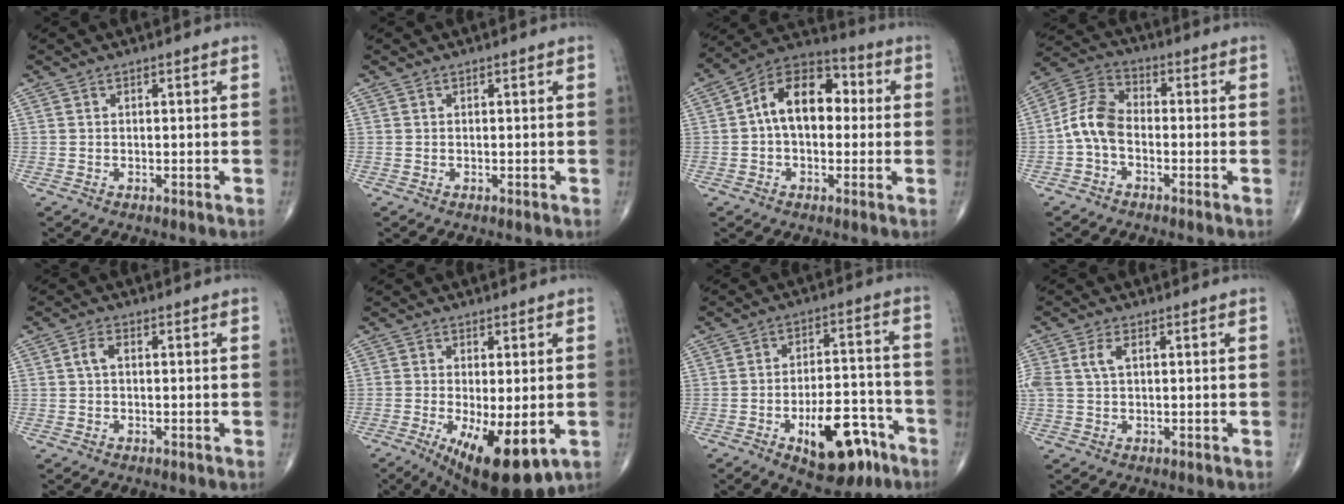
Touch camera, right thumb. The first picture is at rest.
{"total": 0.0}
{"total": 13.4, "force": [1.1, 8.5, 10.3], "torque": [-0.139, 0.039, 0.002]}
{"total": 7.9, "force": [-1.9, 5.0, 5.8], "torque": [-0.112, 0.030, -0.052]}
{"total": 2.2, "force": [0.2, 1.2, 1.8], "torque": [-0.036, 0.008, 0.002]}
{"total": 13.4, "force": [-4.3, 4.7, 11.8], "torque": [-0.182, -0.024, -0.052]}
{"total": 14.8, "force": [-7.4, 7.0, 10.7], "torque": [-0.125, 0.051, -0.100]}
{"total": 4.3, "force": [1.2, 2.3, 3.4], "torque": [-0.095, 0.015, 0.025]}